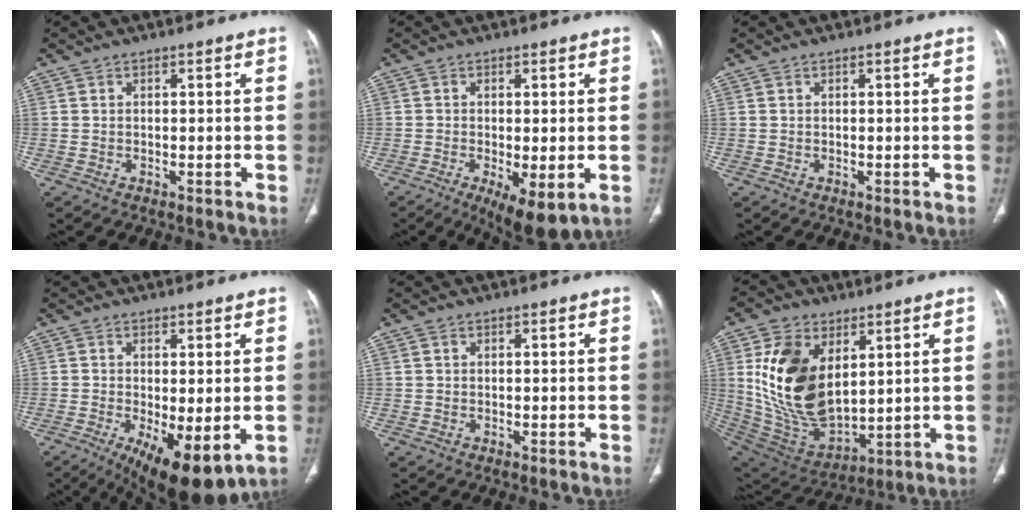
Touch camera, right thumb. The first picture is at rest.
{"total": 8.5, "force": [-3.0, 2.8, 7.4], "torque": [-0.118, -0.017, -0.039]}
{"total": 0.0}
{"total": 11.6, "force": [-3.7, 4.2, 10.2], "torque": [-0.160, -0.021, -0.043]}
{"total": 0.0}
{"total": 20.5, "force": [5.2, 12.3, 15.6], "torque": [-0.278, -0.030, 0.117]}